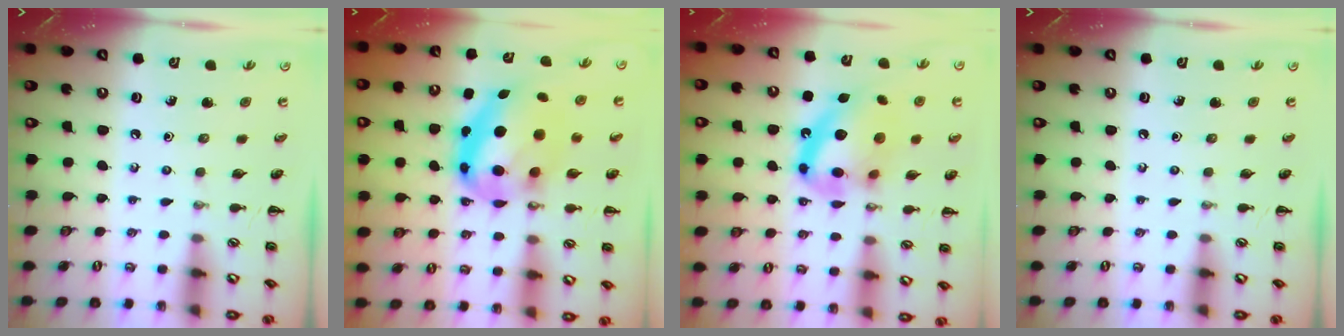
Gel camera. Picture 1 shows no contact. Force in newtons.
{"total": 15.3, "press": 14.8, "slide": 3.7}
{"total": 16.9, "press": 16.6, "slide": 2.9}
{"total": 0.0}